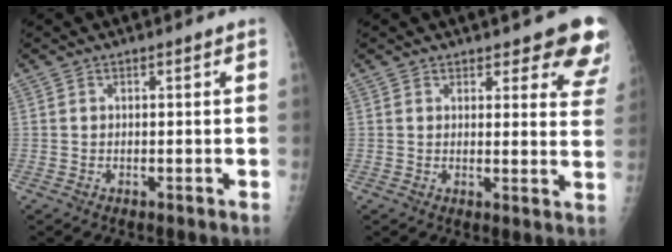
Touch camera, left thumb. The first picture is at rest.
{"total": 9.7, "force": [8.4, 3.7, 3.1], "torque": [0.016, -0.050, 0.068]}